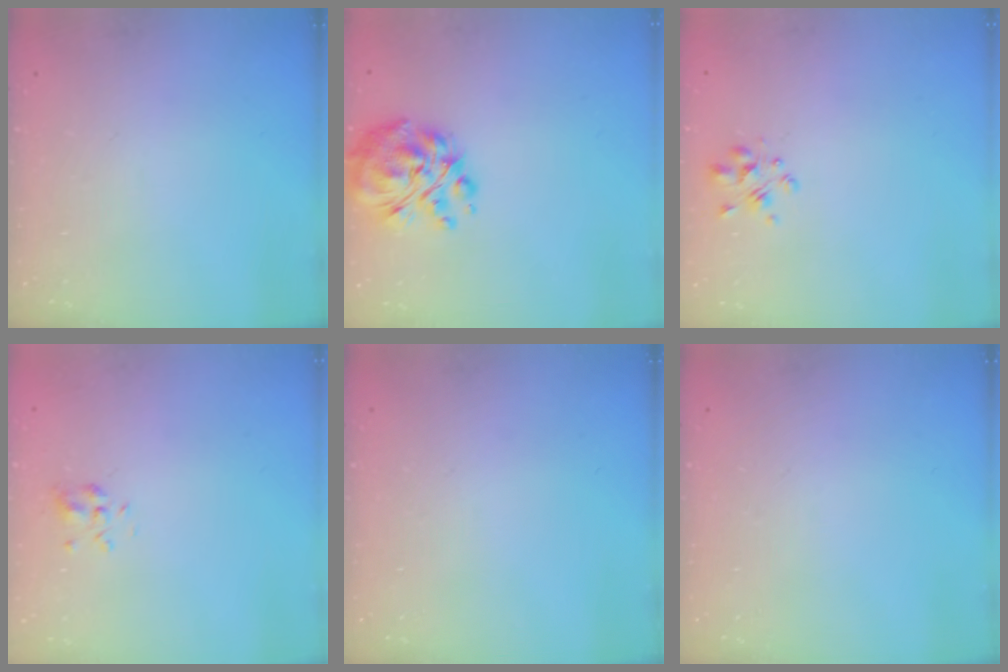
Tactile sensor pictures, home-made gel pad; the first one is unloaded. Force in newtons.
{"total": 13.0, "press": 12.2, "slide": 4.3}
{"total": 2.3, "press": 2.2, "slide": 0.7}
{"total": 3.3, "press": 3.1, "slide": 1.1}
{"total": 0.0}
{"total": 0.0}